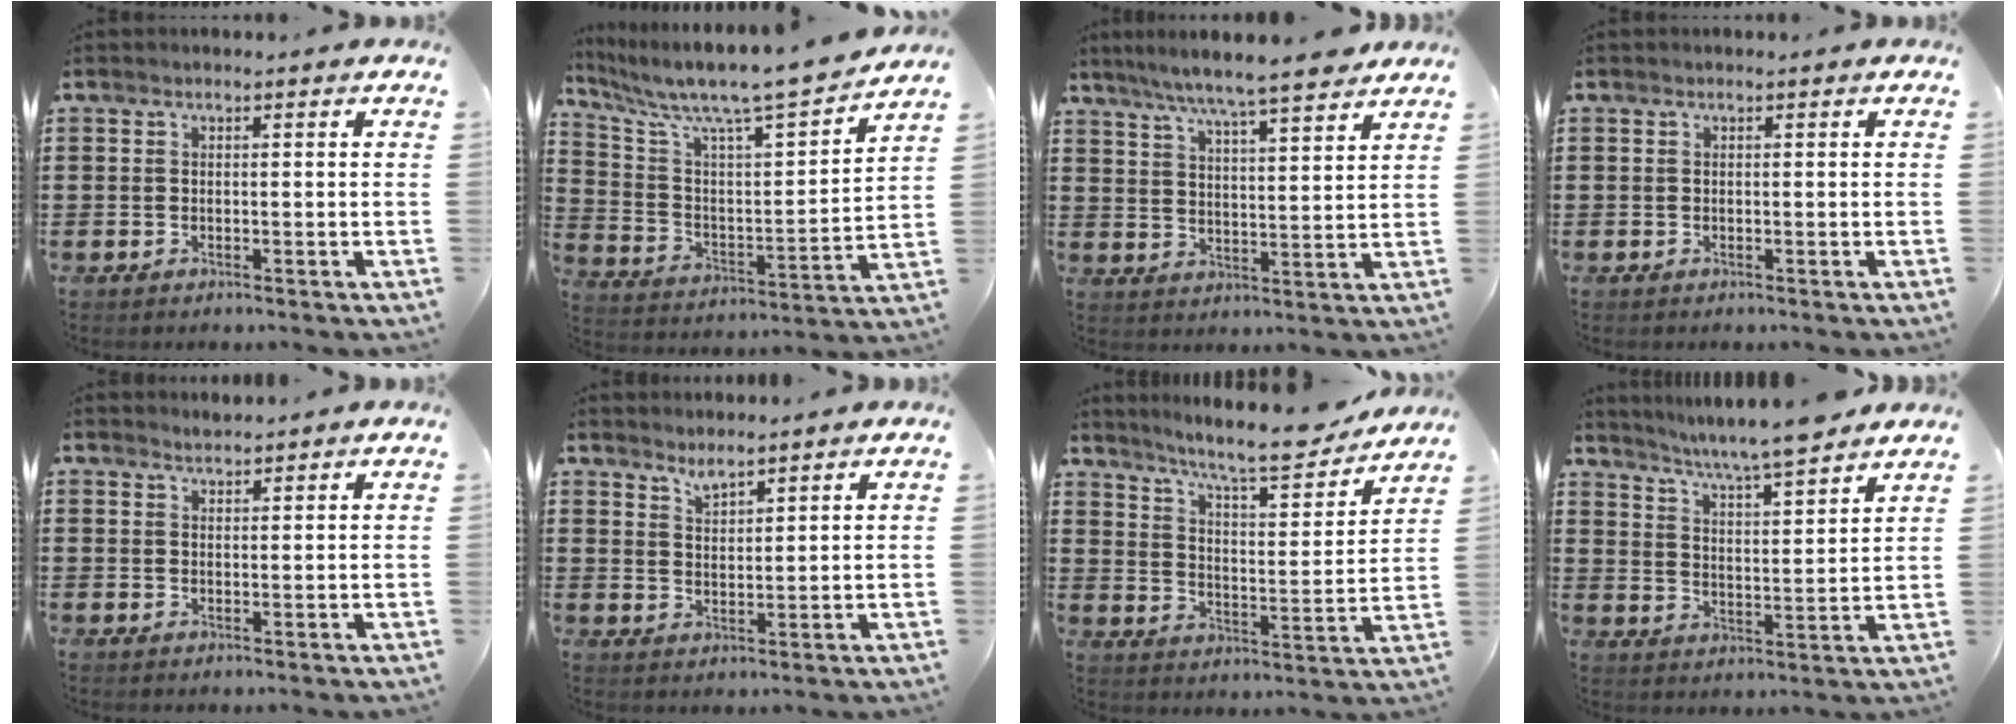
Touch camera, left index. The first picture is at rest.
{"total": 8.5, "force": [7.6, 0.2, 3.9], "torque": [-0.111, -0.065, 0.121]}
{"total": 6.9, "force": [6.2, -0.2, 3.2], "torque": [-0.084, -0.030, 0.105]}
{"total": 0.0}
{"total": 1.3, "force": [1.3, 0.0, 0.0], "torque": [-0.002, 0.001, 0.025]}
{"total": 2.4, "force": [2.4, 0.1, 0.3], "torque": [-0.011, -0.004, 0.045]}
{"total": 10.1, "force": [8.9, 0.8, 4.7], "torque": [-0.099, -0.059, 0.146]}
{"total": 6.2, "force": [5.8, -0.8, 1.9], "torque": [-0.061, -0.043, 0.096]}